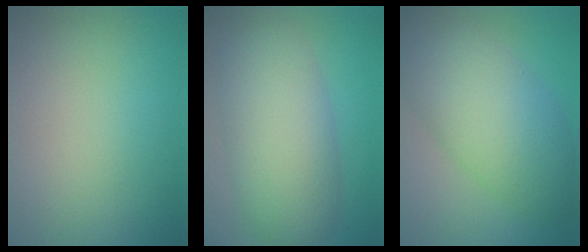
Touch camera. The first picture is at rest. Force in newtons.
{"total": 7.6, "press": 7.6, "slide": 0.6}
{"total": 8.5, "press": 8.5, "slide": 0.2}